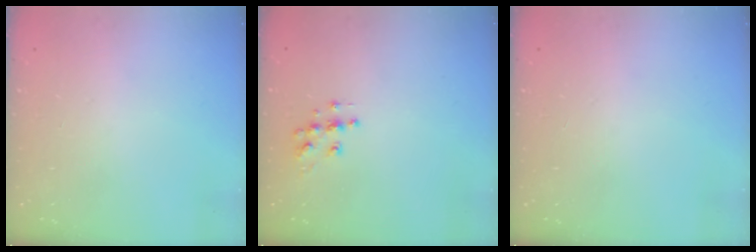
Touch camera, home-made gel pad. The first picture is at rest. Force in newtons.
{"total": 7.3, "press": 7.3, "slide": 0.2}
{"total": 0.0}